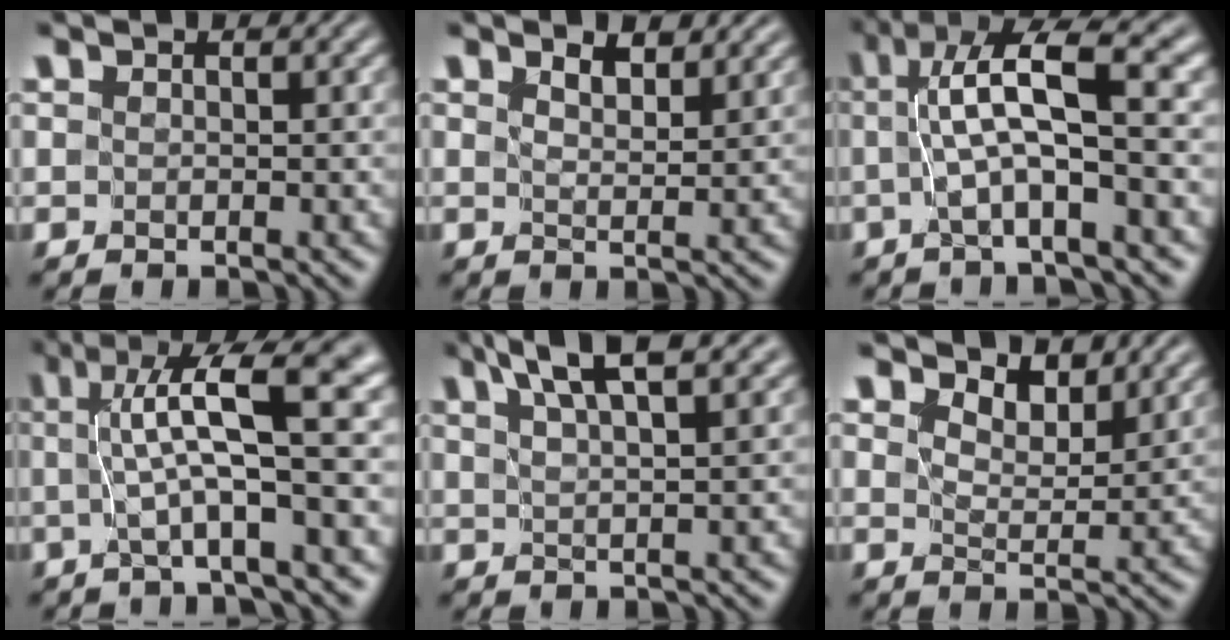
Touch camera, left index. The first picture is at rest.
{"total": 2.0, "force": [1.8, 0.2, 0.8], "torque": [-0.020, -0.005, 0.033]}
{"total": 6.8, "force": [0.8, 0.8, 6.7], "torque": [-0.125, 0.015, 0.011]}
{"total": 7.5, "force": [1.0, 0.7, 7.4], "torque": [-0.112, 0.012, 0.017]}
{"total": 5.5, "force": [4.0, 0.7, 3.7], "torque": [-0.054, 0.018, 0.064]}
{"total": 3.3, "force": [2.9, 0.9, 1.2], "torque": [-0.033, -0.007, 0.042]}